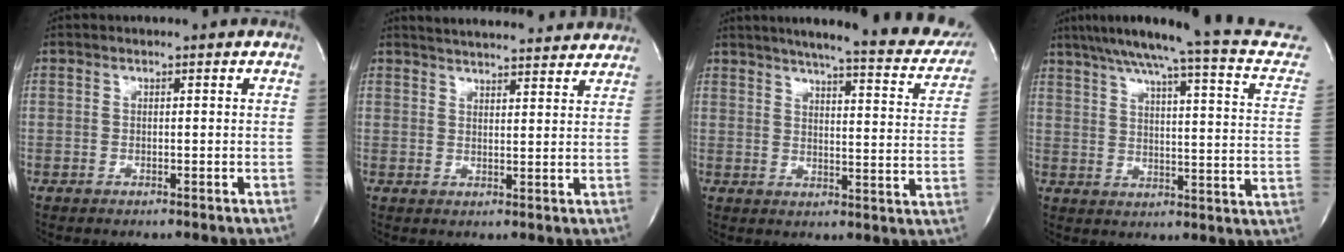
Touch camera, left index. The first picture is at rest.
{"total": 15.2, "force": [14.3, 2.1, 4.5], "torque": [-0.063, 0.017, 0.181]}
{"total": 22.7, "force": [19.2, 3.1, 11.6], "torque": [-0.157, -0.041, 0.221]}
{"total": 22.1, "force": [19.6, -0.2, 10.1], "torque": [-0.150, -0.054, 0.239]}